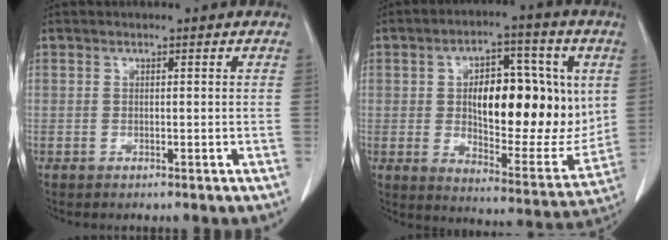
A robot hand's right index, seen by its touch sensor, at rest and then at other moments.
{"total": 20.0, "force": [2.8, 8.2, 18.1], "torque": [-0.271, 0.006, 0.048]}